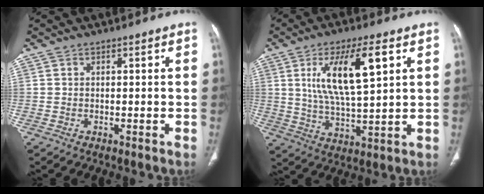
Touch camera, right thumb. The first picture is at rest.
{"total": 14.2, "force": [4.8, 4.4, 12.6], "torque": [-0.226, -0.011, 0.094]}